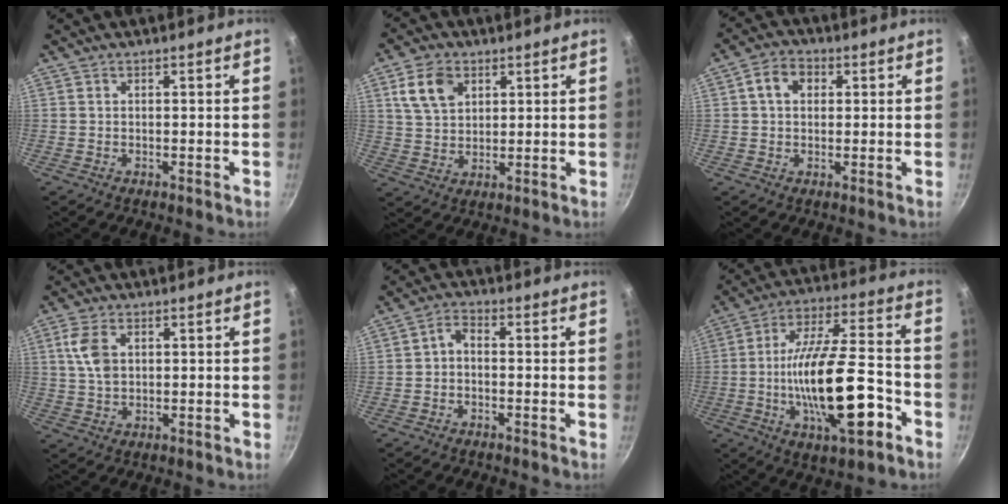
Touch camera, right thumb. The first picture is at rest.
{"total": 8.6, "force": [3.6, 5.9, 5.0], "torque": [-0.076, -0.005, 0.069]}
{"total": 5.7, "force": [1.4, 4.3, 3.4], "torque": [-0.040, 0.010, 0.014]}
{"total": 6.4, "force": [1.7, 4.0, 4.8], "torque": [-0.091, 0.002, 0.031]}
{"total": 2.9, "force": [-0.9, 1.9, 2.1], "torque": [-0.039, 0.022, -0.023]}
{"total": 21.2, "force": [-6.5, 7.4, 18.8], "torque": [-0.310, 0.035, -0.107]}